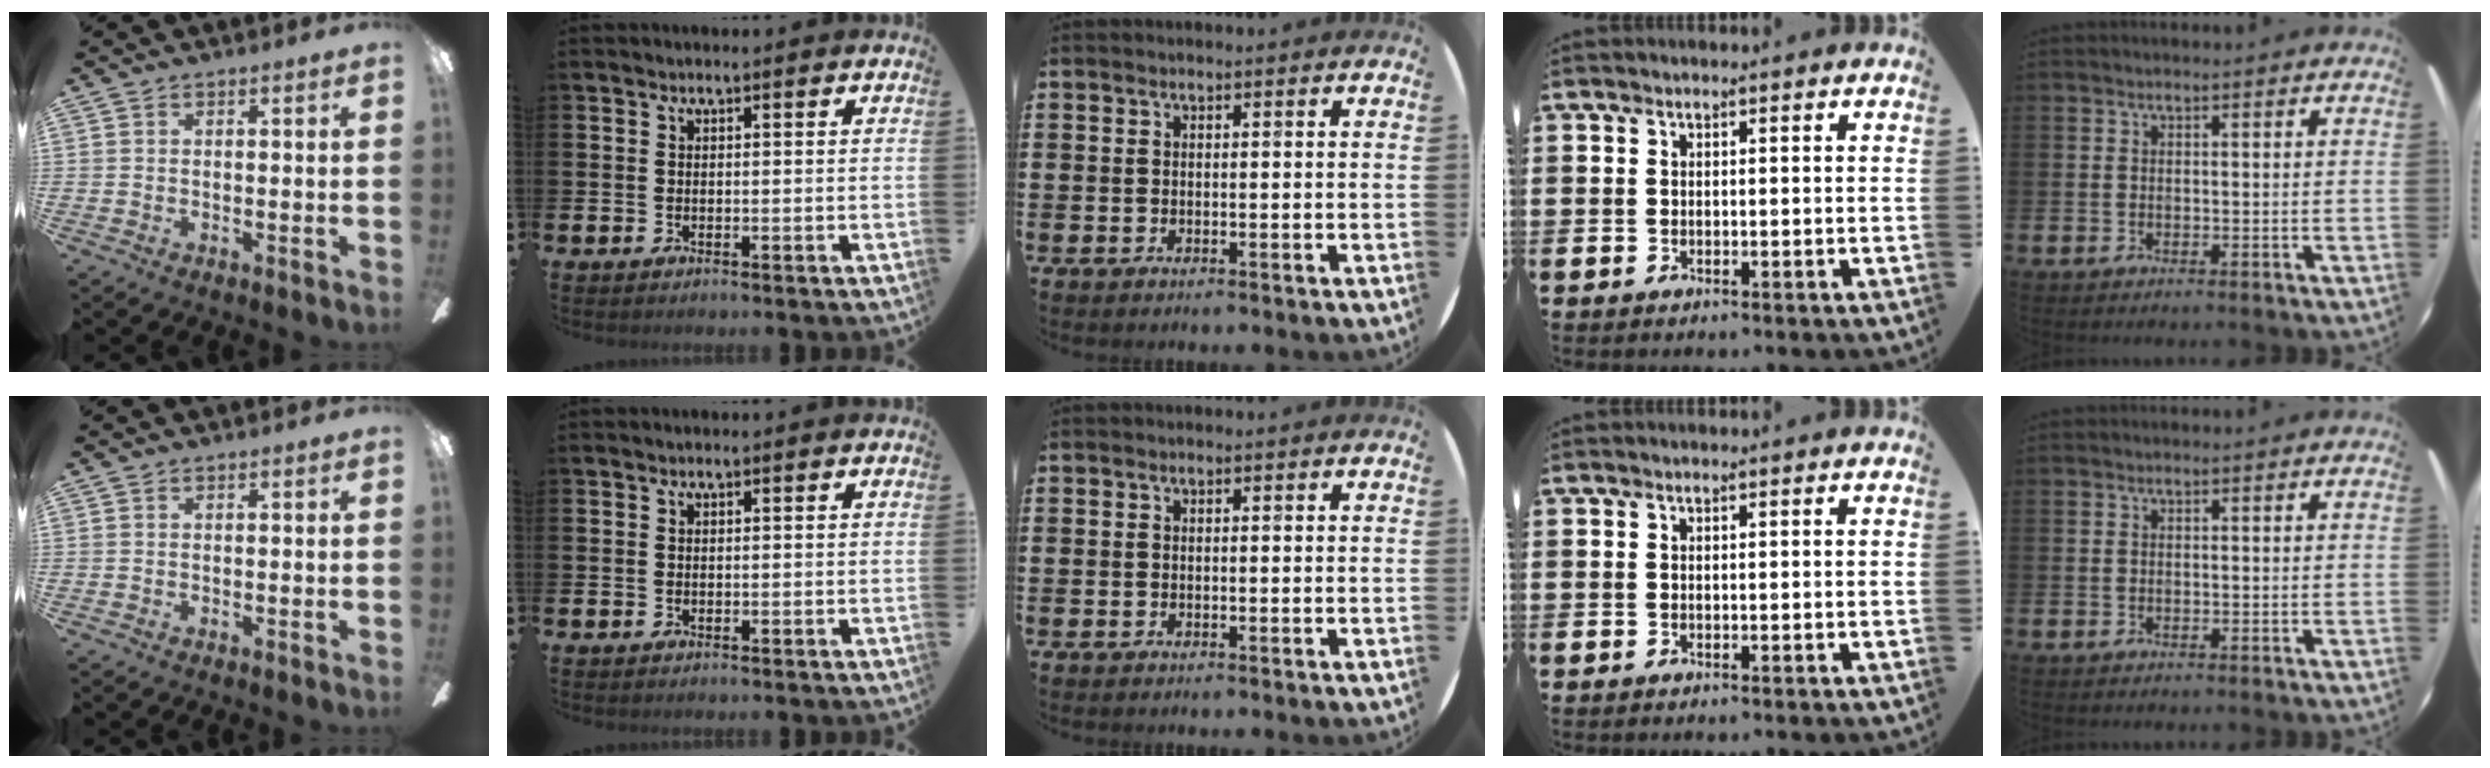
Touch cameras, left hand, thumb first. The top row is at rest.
{}